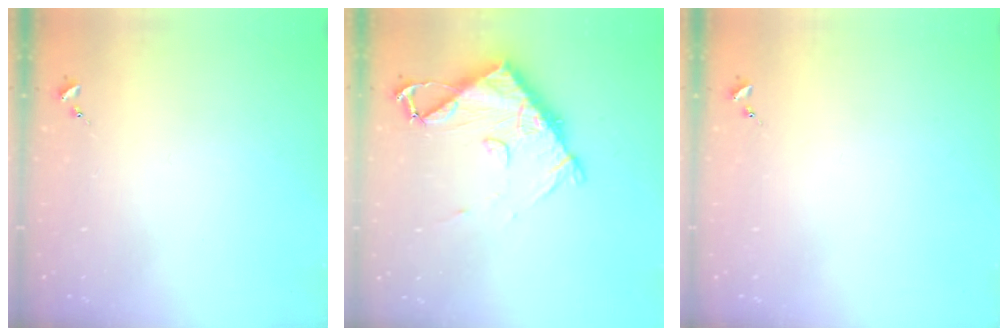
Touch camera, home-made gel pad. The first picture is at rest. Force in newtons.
{"total": 10.9, "press": 10.8, "slide": 1.4}
{"total": 0.0}